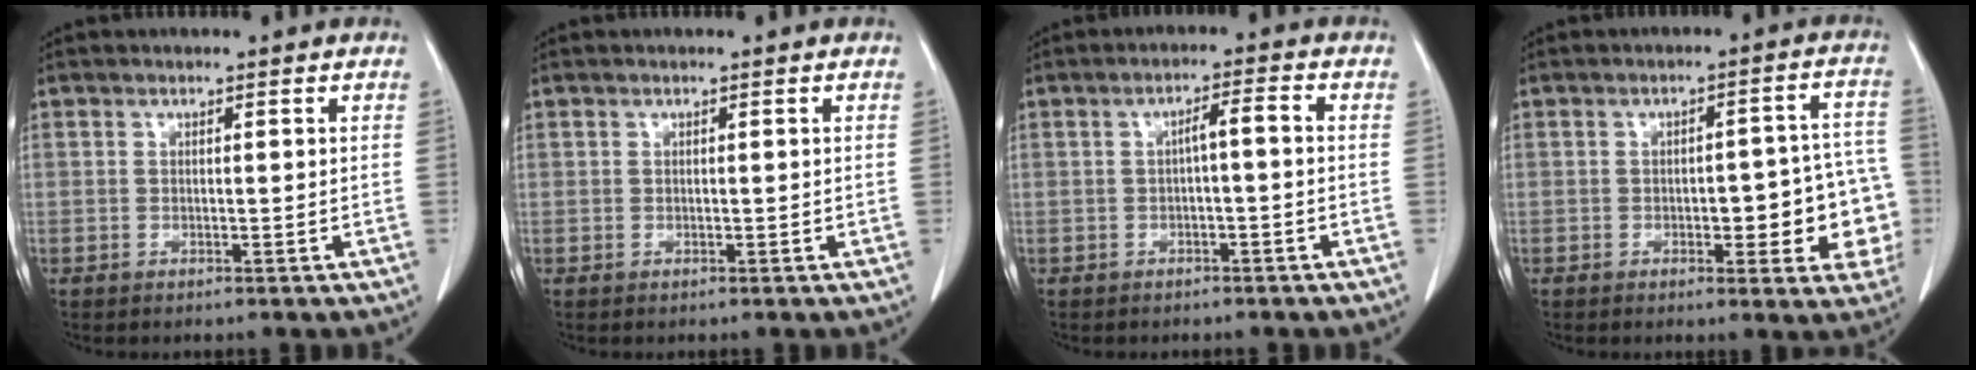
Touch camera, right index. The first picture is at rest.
{"total": 0.0}
{"total": 3.0, "force": [-0.3, 0.4, 2.9], "torque": [-0.046, 0.013, -0.004]}
{"total": 11.0, "force": [-2.2, 3.7, 10.1], "torque": [-0.102, 0.032, -0.023]}